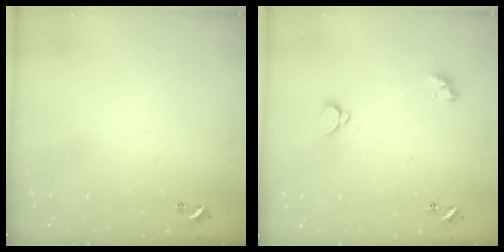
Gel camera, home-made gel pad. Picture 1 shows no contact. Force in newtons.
{"total": 1.8, "press": 1.7, "slide": 0.5}